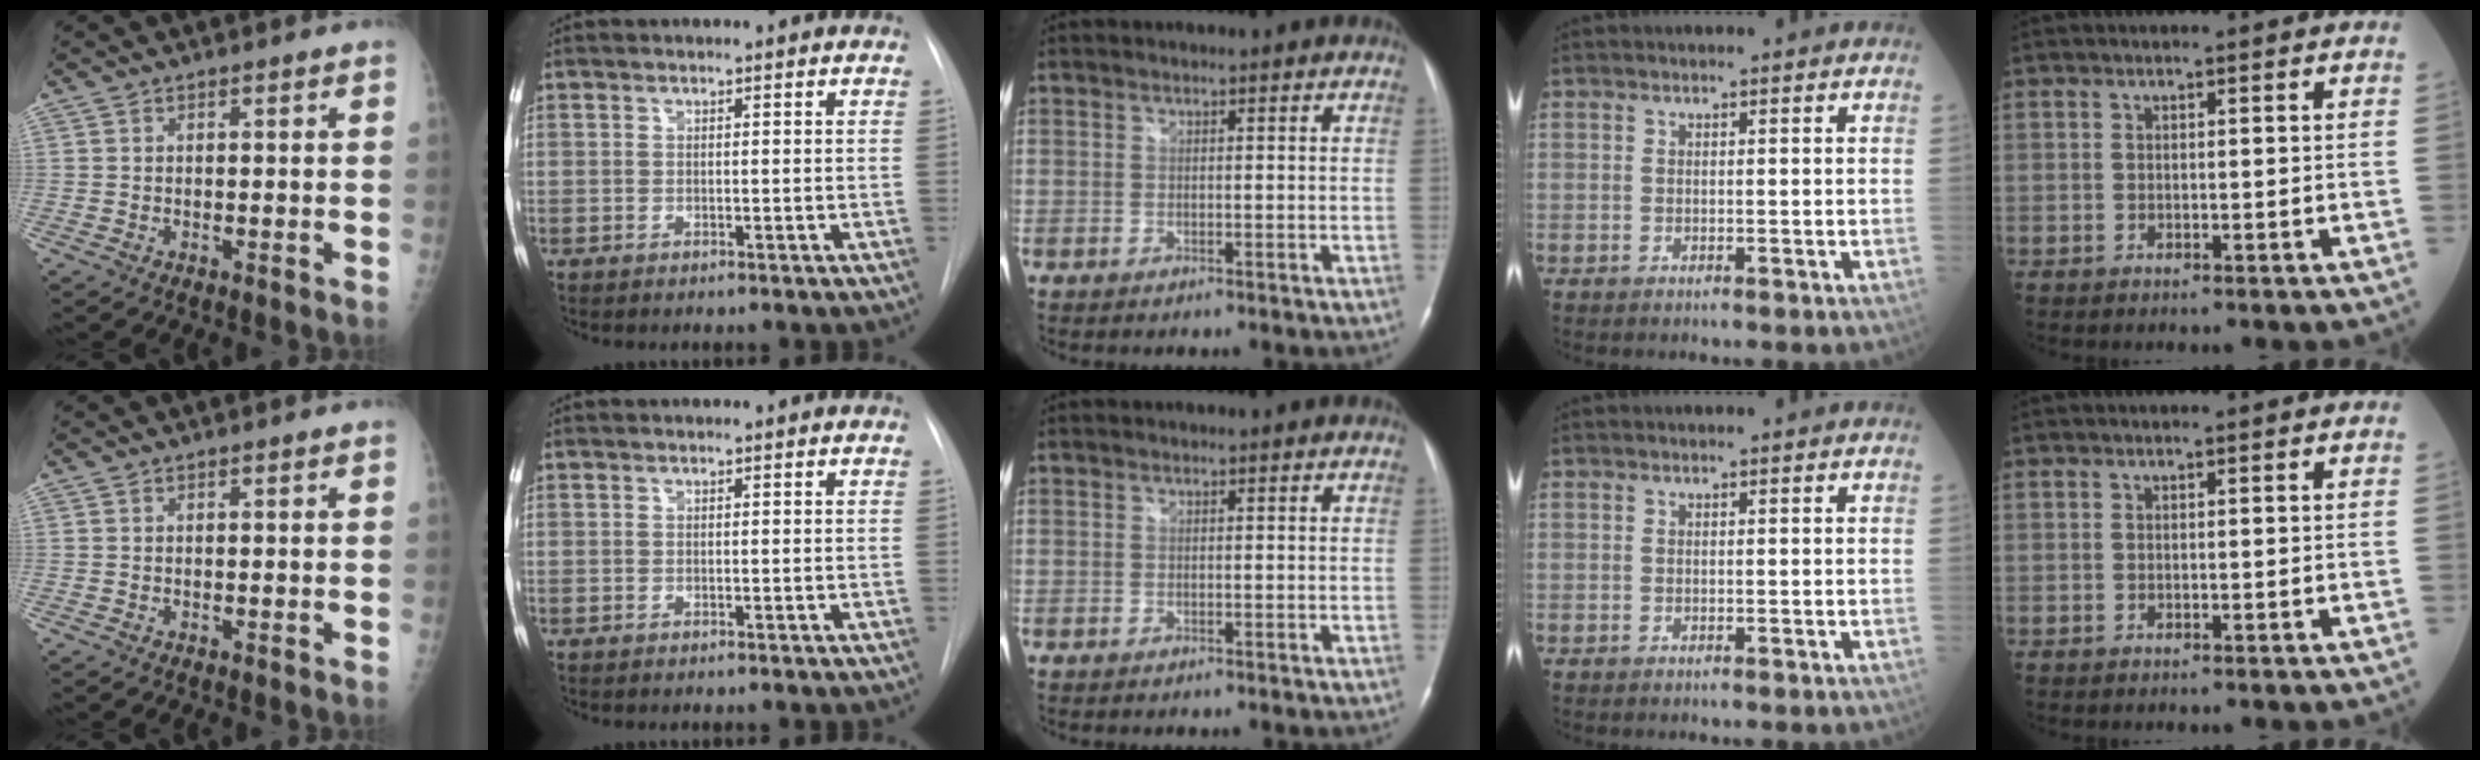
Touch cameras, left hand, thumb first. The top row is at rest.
{}